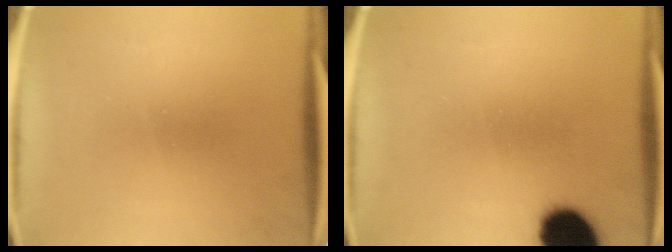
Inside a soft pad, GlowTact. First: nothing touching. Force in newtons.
{"total": 12.6}